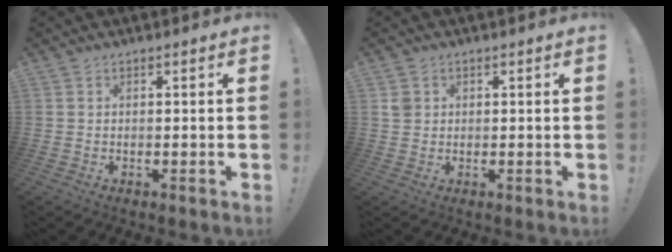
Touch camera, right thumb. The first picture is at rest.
{"total": 2.3, "force": [1.0, 2.0, 0.8], "torque": [-0.005, -0.002, 0.018]}